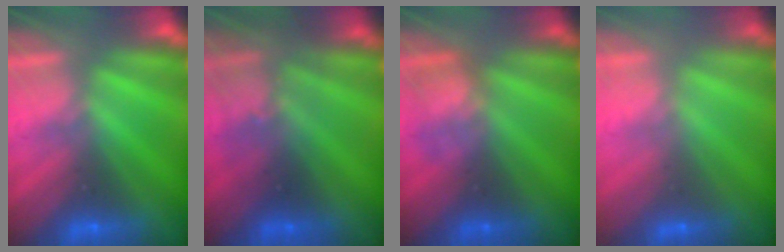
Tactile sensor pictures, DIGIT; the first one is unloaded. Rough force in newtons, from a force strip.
{"total": 2.9}
{"total": 2.4}
{"total": 1.9}